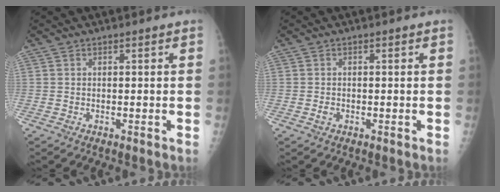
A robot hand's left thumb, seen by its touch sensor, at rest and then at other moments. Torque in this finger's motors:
{"motor_torque": [-0.04, -0.02, 0.03, 0.01, 0.00]}